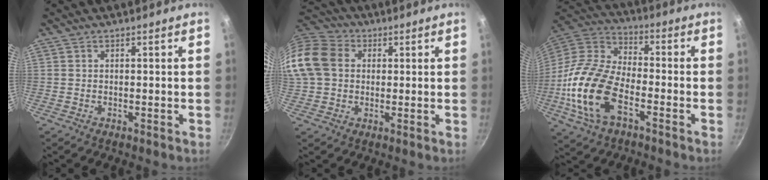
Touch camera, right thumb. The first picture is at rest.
{"total": 16.1, "force": [2.2, 13.1, 9.1], "torque": [-0.183, 0.033, 0.026]}
{"total": 19.1, "force": [-6.4, 10.1, 14.8], "torque": [-0.291, 0.036, -0.142]}